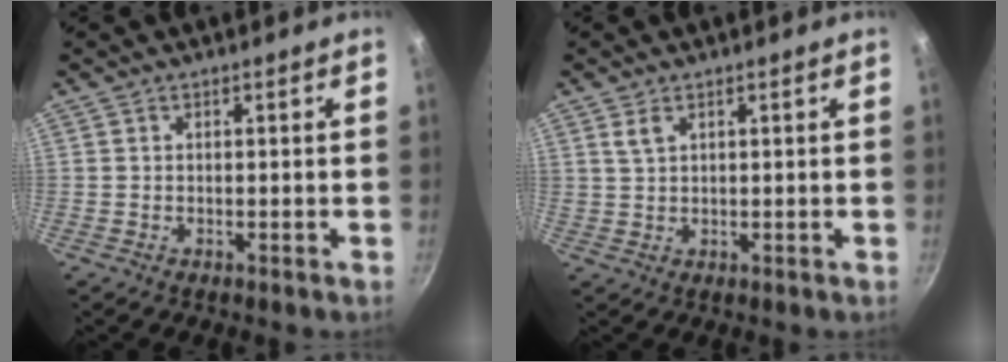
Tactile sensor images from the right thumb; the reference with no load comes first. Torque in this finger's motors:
{"motor_torque": [-0.73, 0.88, 0.37, 0.73, 0.05]}